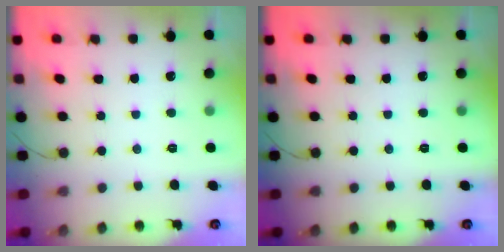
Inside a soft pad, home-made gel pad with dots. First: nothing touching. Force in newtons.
{"total": 0.0}